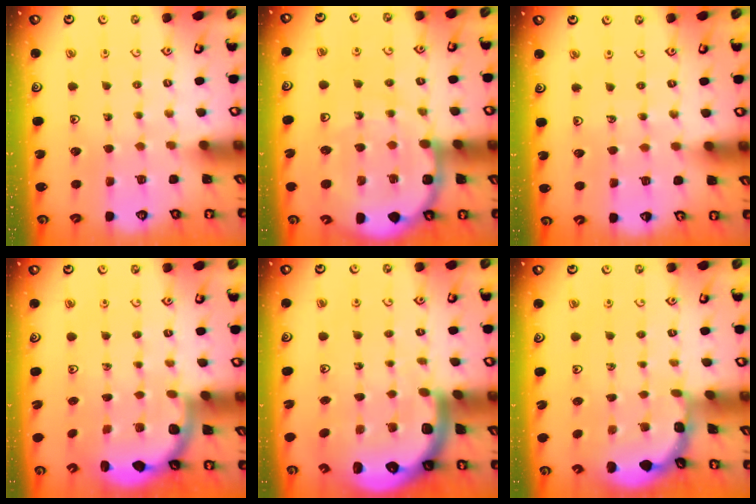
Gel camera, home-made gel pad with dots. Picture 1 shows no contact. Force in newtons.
{"total": 12.4, "press": 12.1, "slide": 2.4}
{"total": 4.2, "press": 4.2, "slide": 0.3}
{"total": 3.1, "press": 2.7, "slide": 1.5}
{"total": 5.9, "press": 5.6, "slide": 1.7}
{"total": 2.1, "press": 2.1, "slide": 0.2}